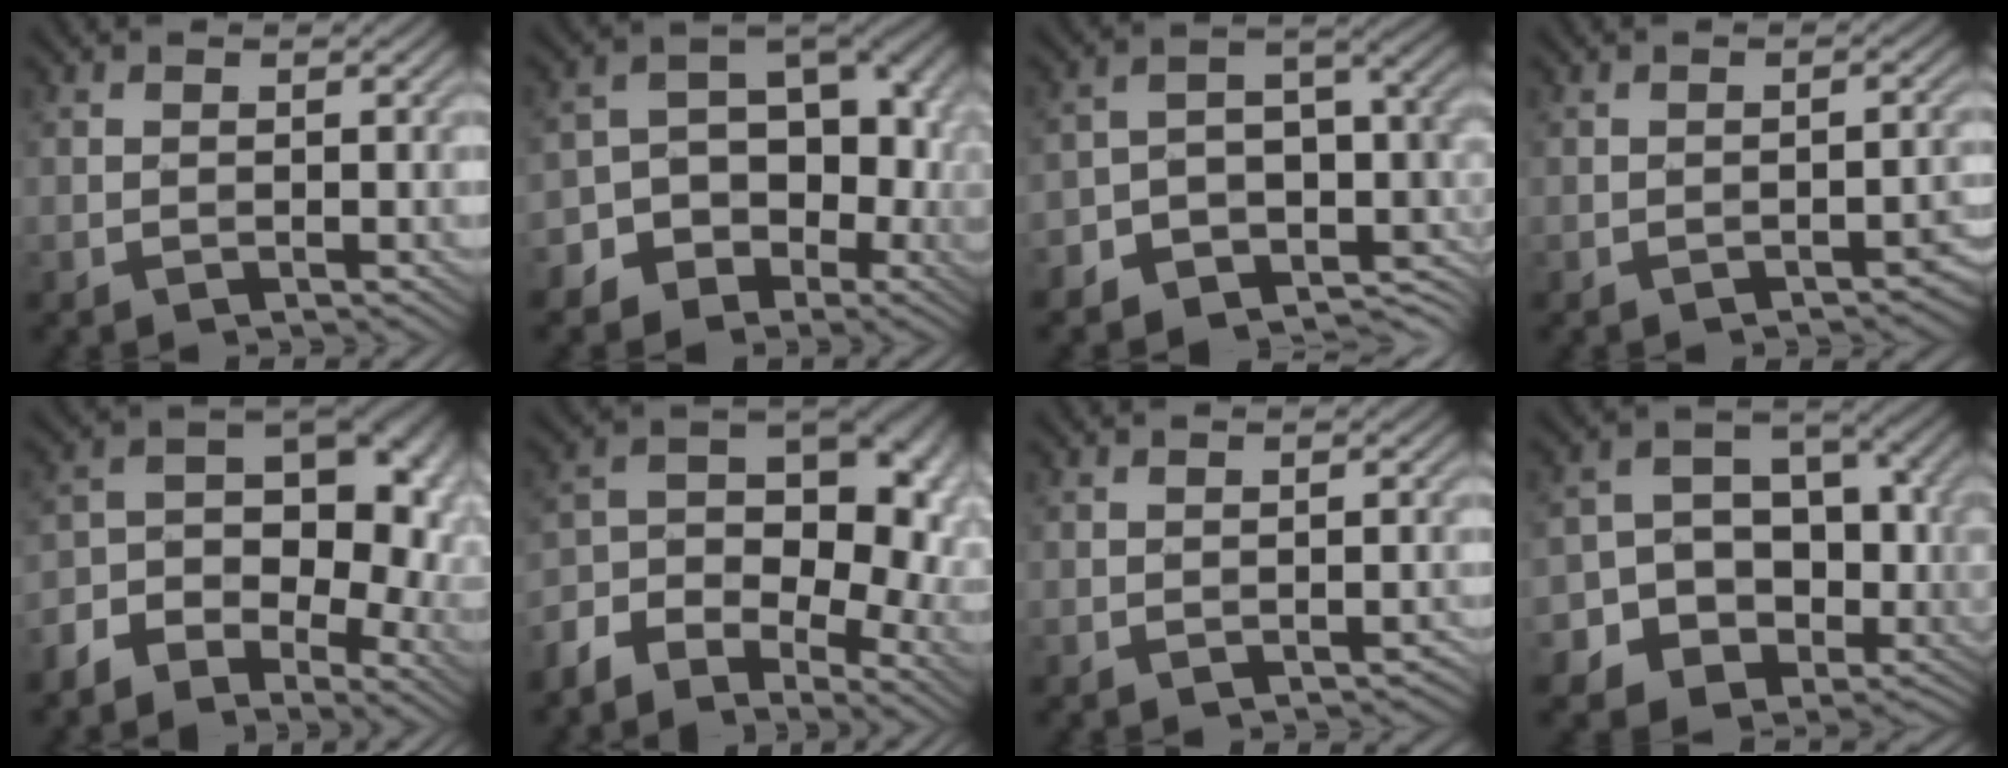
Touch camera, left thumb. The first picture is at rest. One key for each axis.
{"total": 11.5, "fx": -4.2, "fy": 9.3, "fz": 5.4, "tx": -0.077, "ty": -0.020, "tz": -0.075}
{"total": 8.7, "fx": -4.9, "fy": 5.5, "fz": 4.7, "tx": -0.065, "ty": -0.021, "tz": -0.096}
{"total": 1.9, "fx": -1.3, "fy": 0.5, "fz": 1.3, "tx": -0.012, "ty": 0.006, "tz": -0.015}
{"total": 13.5, "fx": -4.9, "fy": 8.7, "fz": 9.0, "tx": -0.148, "ty": -0.025, "tz": -0.083}
{"total": 14.8, "fx": -5.7, "fy": 8.9, "fz": 10.4, "tx": -0.194, "ty": -0.023, "tz": -0.087}
{"total": 0.8, "fx": -0.6, "fy": 0.2, "fz": 0.4, "tx": -0.004, "ty": -0.001, "tz": -0.007}
{"total": 13.3, "fx": -4.2, "fy": 11.2, "fz": 5.7, "tx": -0.106, "ty": -0.020, "tz": -0.085}